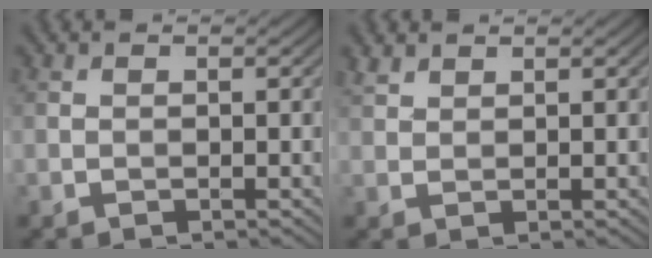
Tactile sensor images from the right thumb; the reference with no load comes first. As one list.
[{"total": 1.9, "force": [1.6, 0.8, 0.6], "torque": [-0.018, 0.005, 0.037]}]